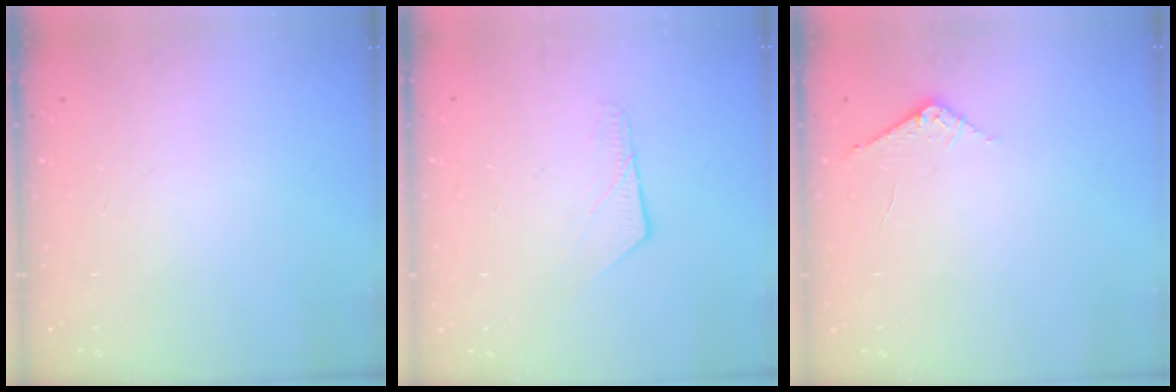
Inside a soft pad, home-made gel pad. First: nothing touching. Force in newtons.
{"total": 6.6, "press": 6.5, "slide": 0.5}
{"total": 6.1, "press": 6.1, "slide": 0.5}